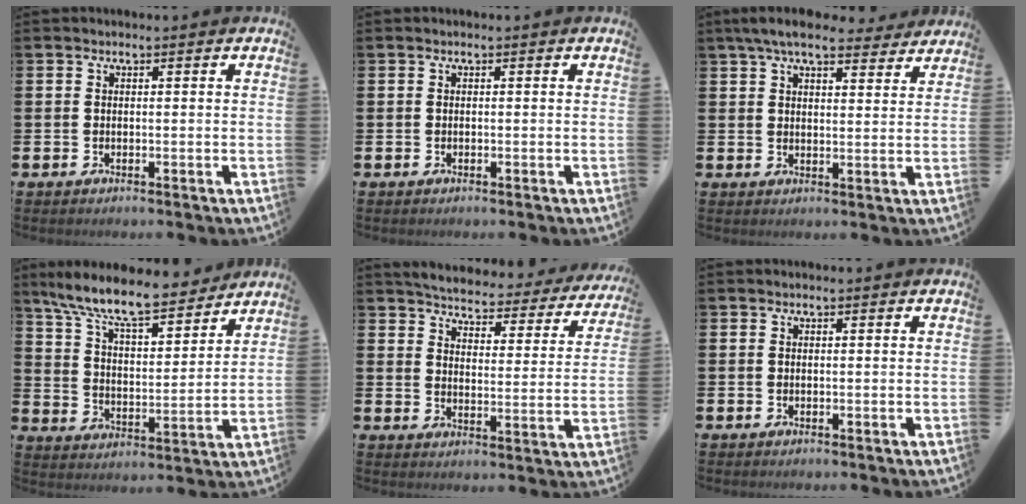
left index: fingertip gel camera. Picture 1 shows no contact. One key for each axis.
{"total": 0.0}
{"total": 6.6, "fx": 5.9, "fy": 1.4, "fz": 2.5, "tx": -0.051, "ty": -0.023, "tz": 0.105}
{"total": 10.3, "fx": 9.3, "fy": 1.7, "fz": 4.2, "tx": -0.110, "ty": -0.062, "tz": 0.159}
{"total": 4.5, "fx": 4.4, "fy": 0.6, "fz": 0.8, "tx": -0.038, "ty": -0.041, "tz": 0.071}
{"total": 0.0}